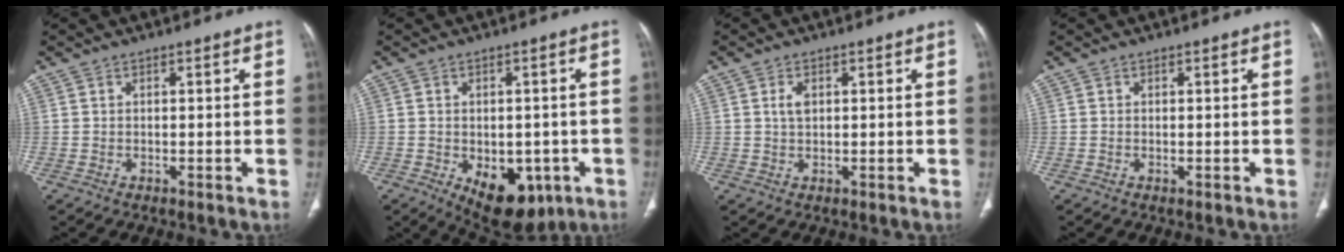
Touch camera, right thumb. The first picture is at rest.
{"total": 12.4, "force": [-4.9, 7.5, 8.6], "torque": [-0.095, 0.005, -0.051]}
{"total": 2.2, "force": [0.6, 1.3, 1.7], "torque": [-0.032, 0.001, 0.012]}
{"total": 0.0}